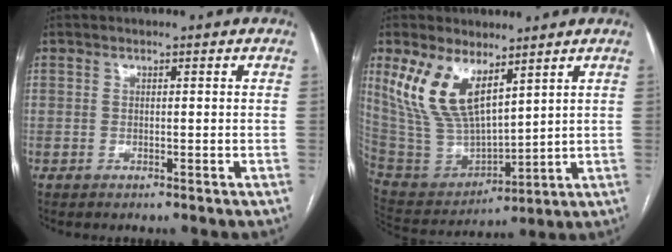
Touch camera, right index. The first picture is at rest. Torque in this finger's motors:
{"motor_torque": [1.24, 0.90, 0.50, 0.20]}